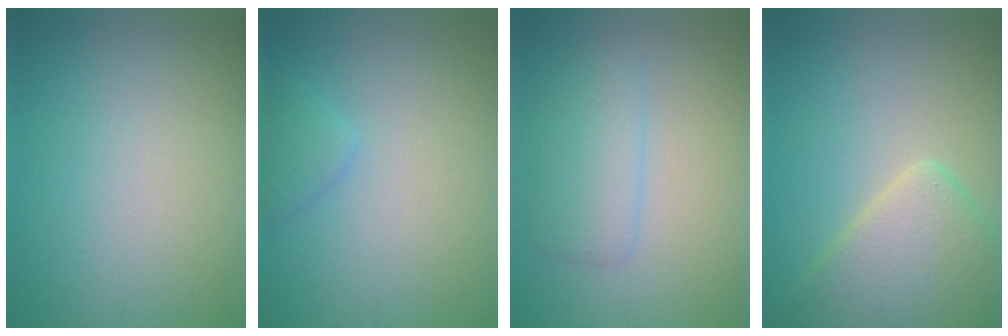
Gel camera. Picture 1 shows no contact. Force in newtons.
{"total": 1.5, "press": 1.5, "slide": 0.1}
{"total": 3.1, "press": 3.0, "slide": 0.1}
{"total": 6.5, "press": 6.5, "slide": 0.6}